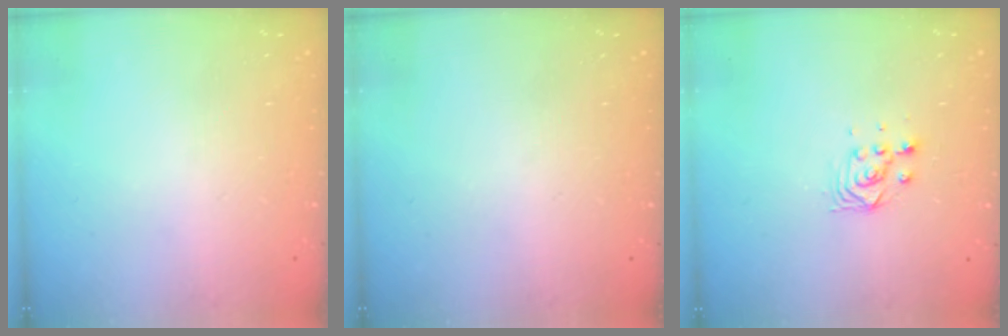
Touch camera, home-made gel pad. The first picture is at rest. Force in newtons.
{"total": 0.0}
{"total": 3.5, "press": 3.5, "slide": 0.0}